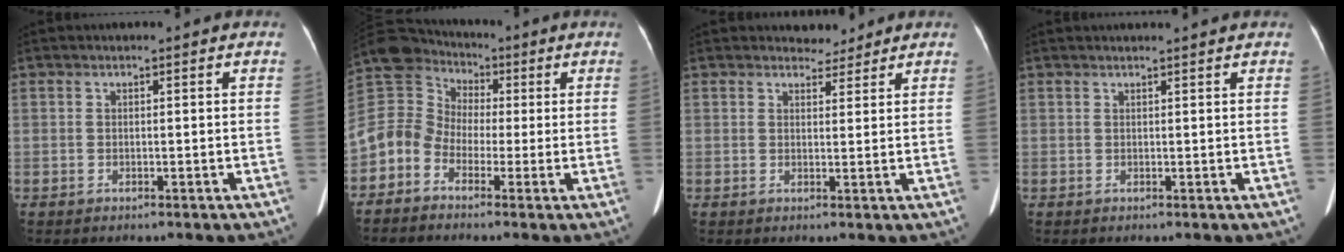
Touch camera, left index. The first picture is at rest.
{"total": 9.3, "force": [-1.9, 8.6, 3.0], "torque": [-0.095, 0.053, -0.040]}
{"total": 2.5, "force": [2.2, 1.0, -0.1], "torque": [0.004, -0.003, 0.031]}
{"total": 2.8, "force": [2.7, -0.3, 0.8], "torque": [-0.012, 0.017, 0.034]}